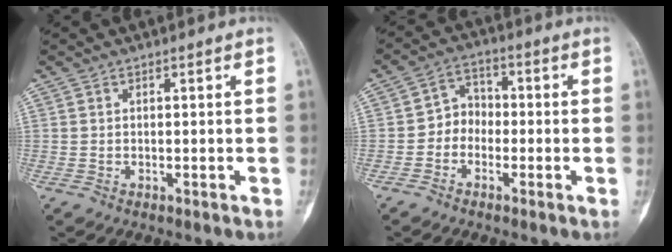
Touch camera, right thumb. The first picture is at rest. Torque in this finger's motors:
{"motor_torque": [-0.36, 0.35, 0.58, -0.14, -0.05]}